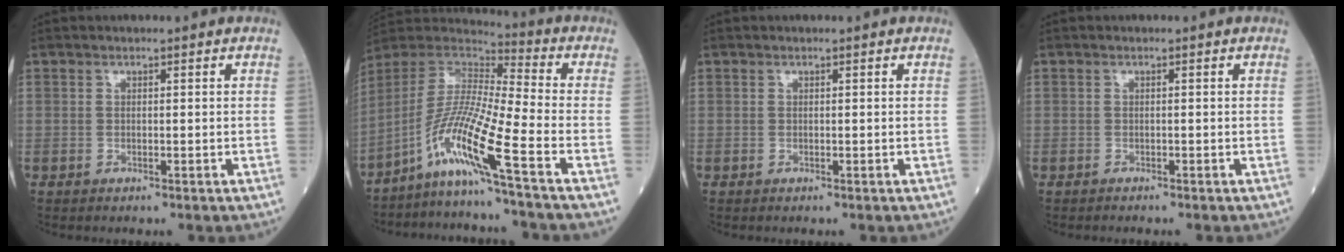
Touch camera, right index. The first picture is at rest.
{"total": 12.6, "force": [-7.6, -2.3, 9.9], "torque": [-0.202, -0.007, -0.150]}
{"total": 0.0}
{"total": 0.6, "force": [-0.5, 0.2, -0.1], "torque": [-0.006, 0.000, -0.012]}